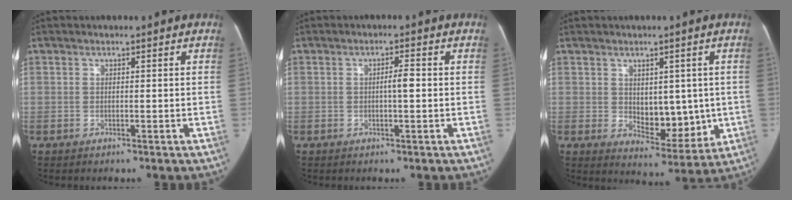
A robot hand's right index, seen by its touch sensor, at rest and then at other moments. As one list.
[{"total": 2.2, "force": [-0.2, 0.1, 2.2], "torque": [-0.036, 0.002, -0.004]}, {"total": 7.7, "force": [0.3, 4.3, 6.4], "torque": [-0.076, -0.005, 0.021]}]